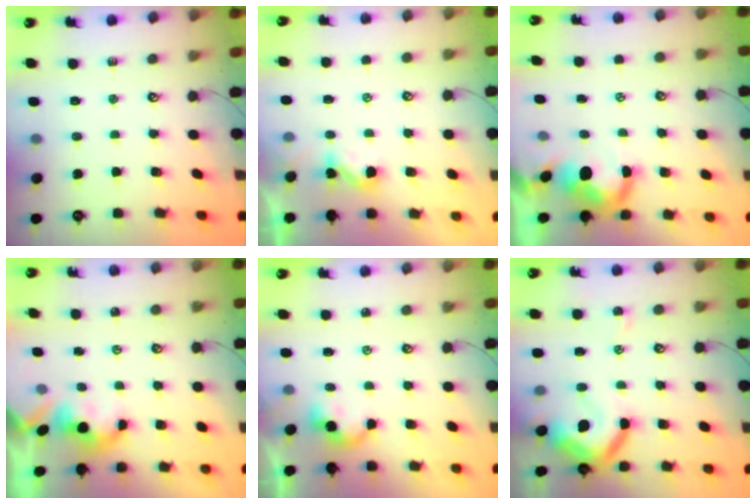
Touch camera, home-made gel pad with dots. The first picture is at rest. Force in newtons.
{"total": 3.5, "press": 3.5, "slide": 0.2}
{"total": 2.8, "press": 2.6, "slide": 0.9}
{"total": 1.6, "press": 1.6, "slide": 0.3}
{"total": 0.9, "press": 0.8, "slide": 0.4}
{"total": 11.6, "press": 11.4, "slide": 1.7}